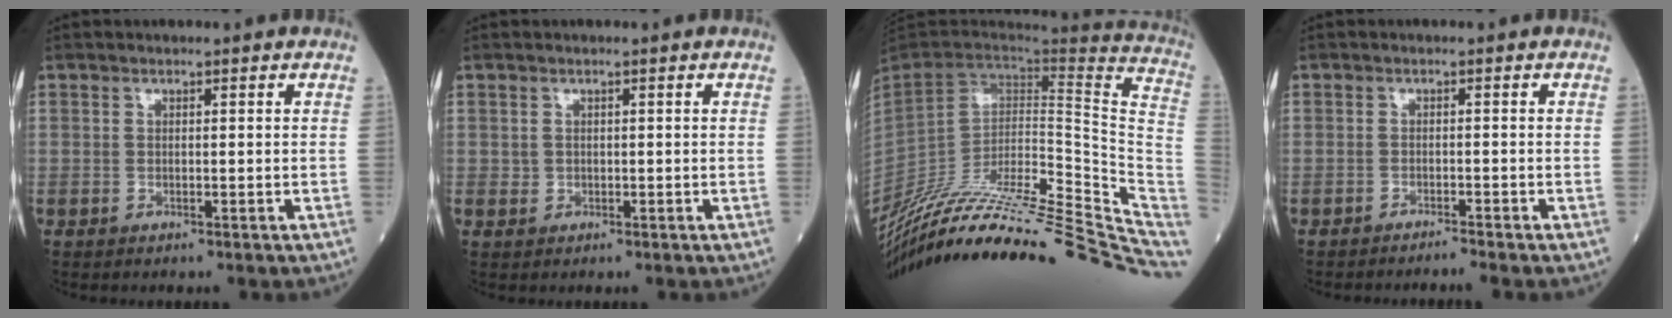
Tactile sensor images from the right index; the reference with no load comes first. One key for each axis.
{"total": 0.8, "fx": 0.1, "fy": 0.8, "fz": 0.1, "tx": 0.000, "ty": 0.002, "tz": 0.005}
{"total": 37.3, "fx": -31.5, "fy": 5.4, "fz": 19.3, "tx": -0.230, "ty": -0.045, "tz": -0.448}
{"total": 1.8, "fx": -1.6, "fy": -0.9, "fz": 0.1, "tx": -0.001, "ty": -0.002, "tz": -0.023}